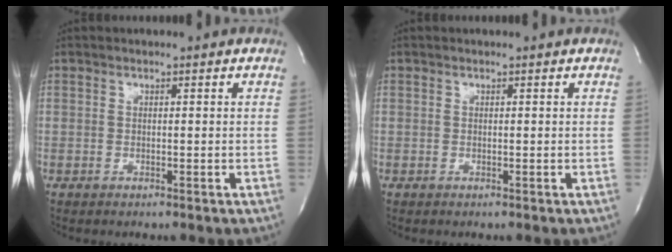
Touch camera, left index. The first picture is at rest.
{"total": 0.0}